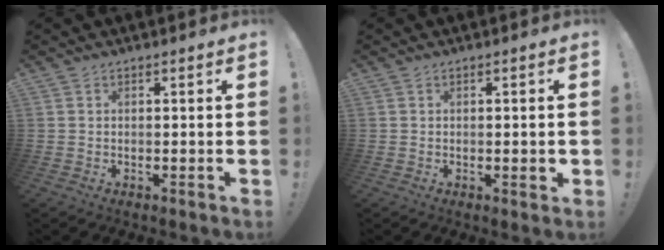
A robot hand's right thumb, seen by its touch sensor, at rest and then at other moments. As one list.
[{"total": 2.5, "force": [-0.2, 0.4, 2.4], "torque": [-0.026, -0.003, -0.006]}]